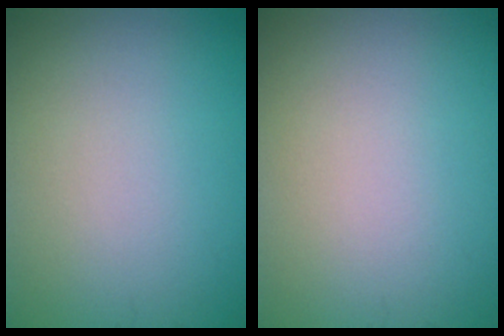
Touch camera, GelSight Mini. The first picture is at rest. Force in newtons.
{"total": 0.0}